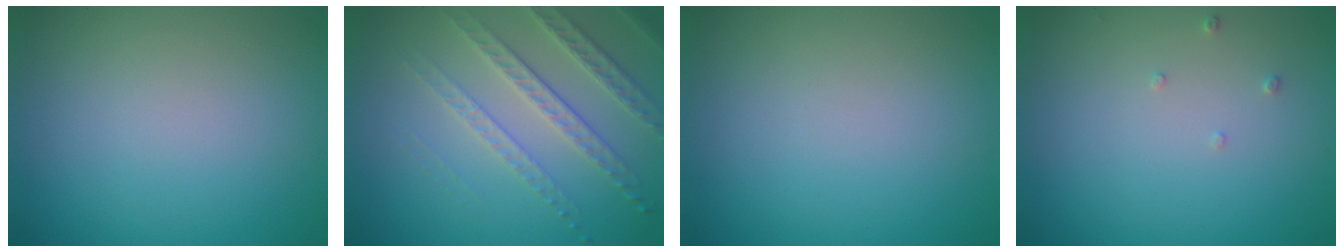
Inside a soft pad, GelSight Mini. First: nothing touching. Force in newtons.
{"total": 3.6, "press": 3.4, "slide": 1.3}
{"total": 0.0}
{"total": 0.7, "press": 0.7, "slide": 0.2}